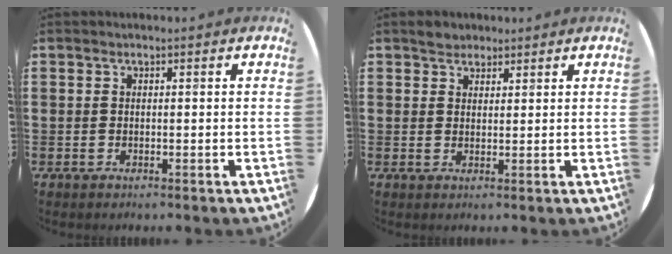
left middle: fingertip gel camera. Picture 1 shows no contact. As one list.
[{"total": 2.2, "force": [1.9, 0.9, 0.0], "torque": [0.006, 0.002, 0.037]}]